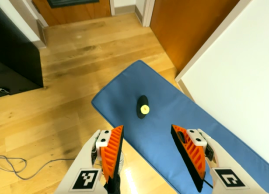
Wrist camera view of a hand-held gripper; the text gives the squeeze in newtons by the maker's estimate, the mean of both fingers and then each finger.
{"total": 0.0}